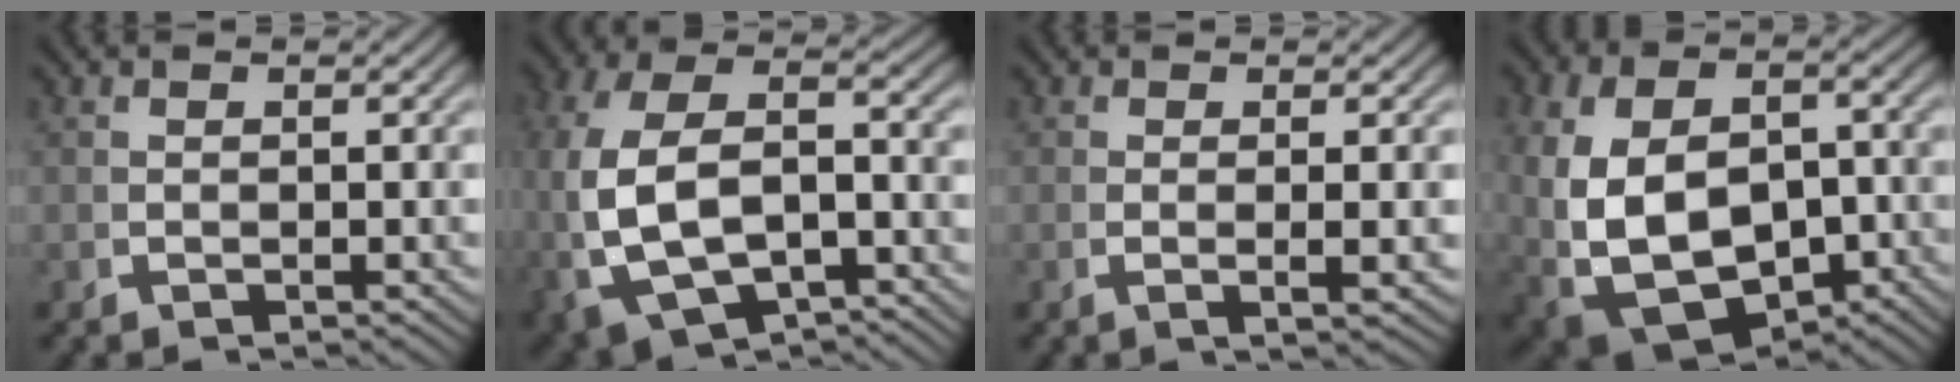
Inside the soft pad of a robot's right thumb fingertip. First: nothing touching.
{"total": 10.1, "force": [-2.6, 6.4, 7.4], "torque": [-0.179, -0.039, -0.012]}
{"total": 1.9, "force": [0.1, 0.1, 1.9], "torque": [-0.038, 0.000, 0.002]}
{"total": 13.1, "force": [-3.6, 9.3, 8.6], "torque": [-0.200, -0.072, -0.024]}